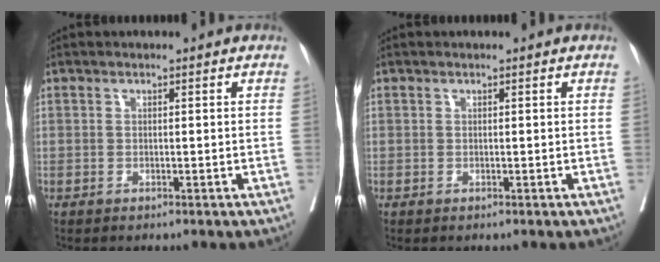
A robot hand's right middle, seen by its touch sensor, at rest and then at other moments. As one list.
[{"total": 0.0}]